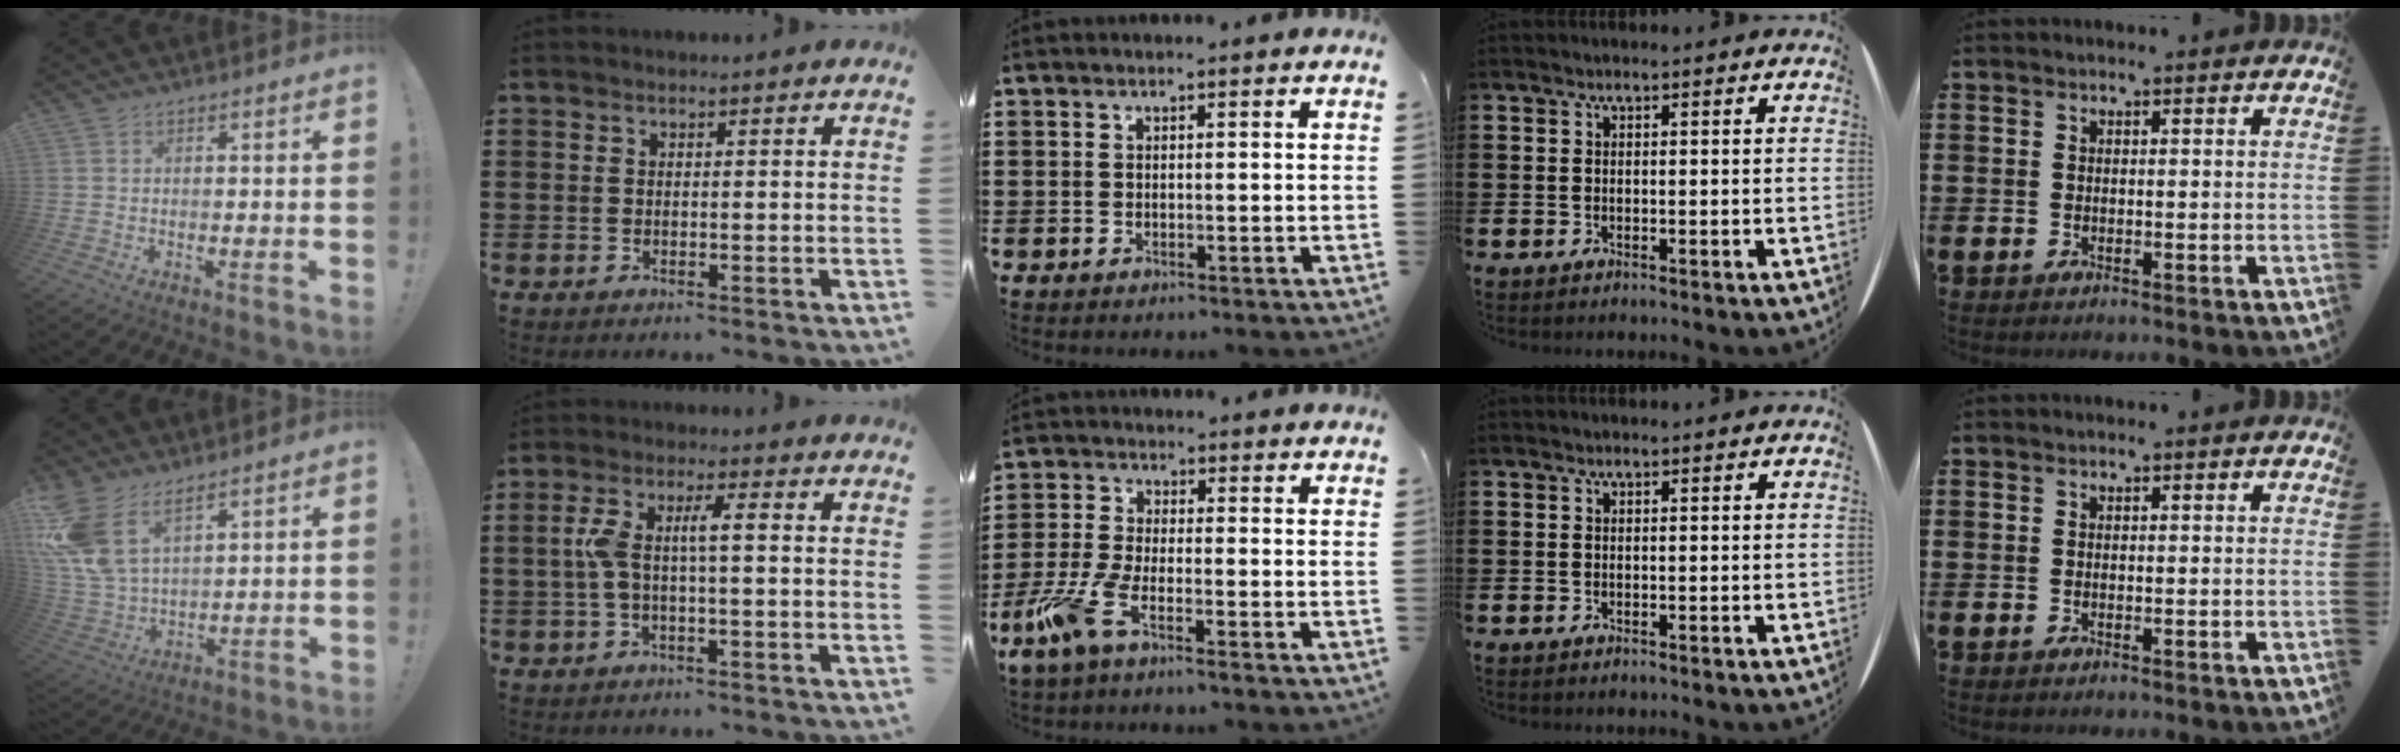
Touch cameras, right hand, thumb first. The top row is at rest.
{"thumb": {"total": 11.9, "force": [7.8, 5.7, 6.9], "torque": [-0.155, -0.049, 0.149]}, "index": {"total": 5.7, "force": [-0.3, 1.4, 5.5], "torque": [-0.121, -0.001, -0.015]}, "middle": {"total": 6.4, "force": [-3.8, 1.3, 5.0], "torque": [-0.130, -0.020, -0.078]}}